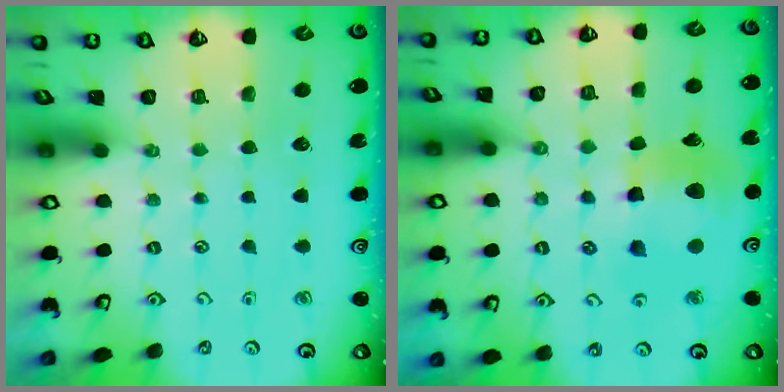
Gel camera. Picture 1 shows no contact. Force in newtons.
{"total": 12.4, "press": 12.4, "slide": 1.5}